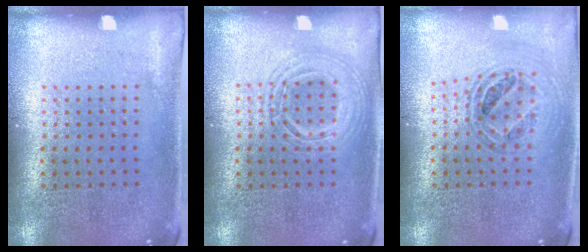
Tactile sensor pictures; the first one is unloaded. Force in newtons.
{"total": 2.5, "press": 2.5, "slide": 0.3}
{"total": 0.8, "press": 0.8, "slide": 0.1}